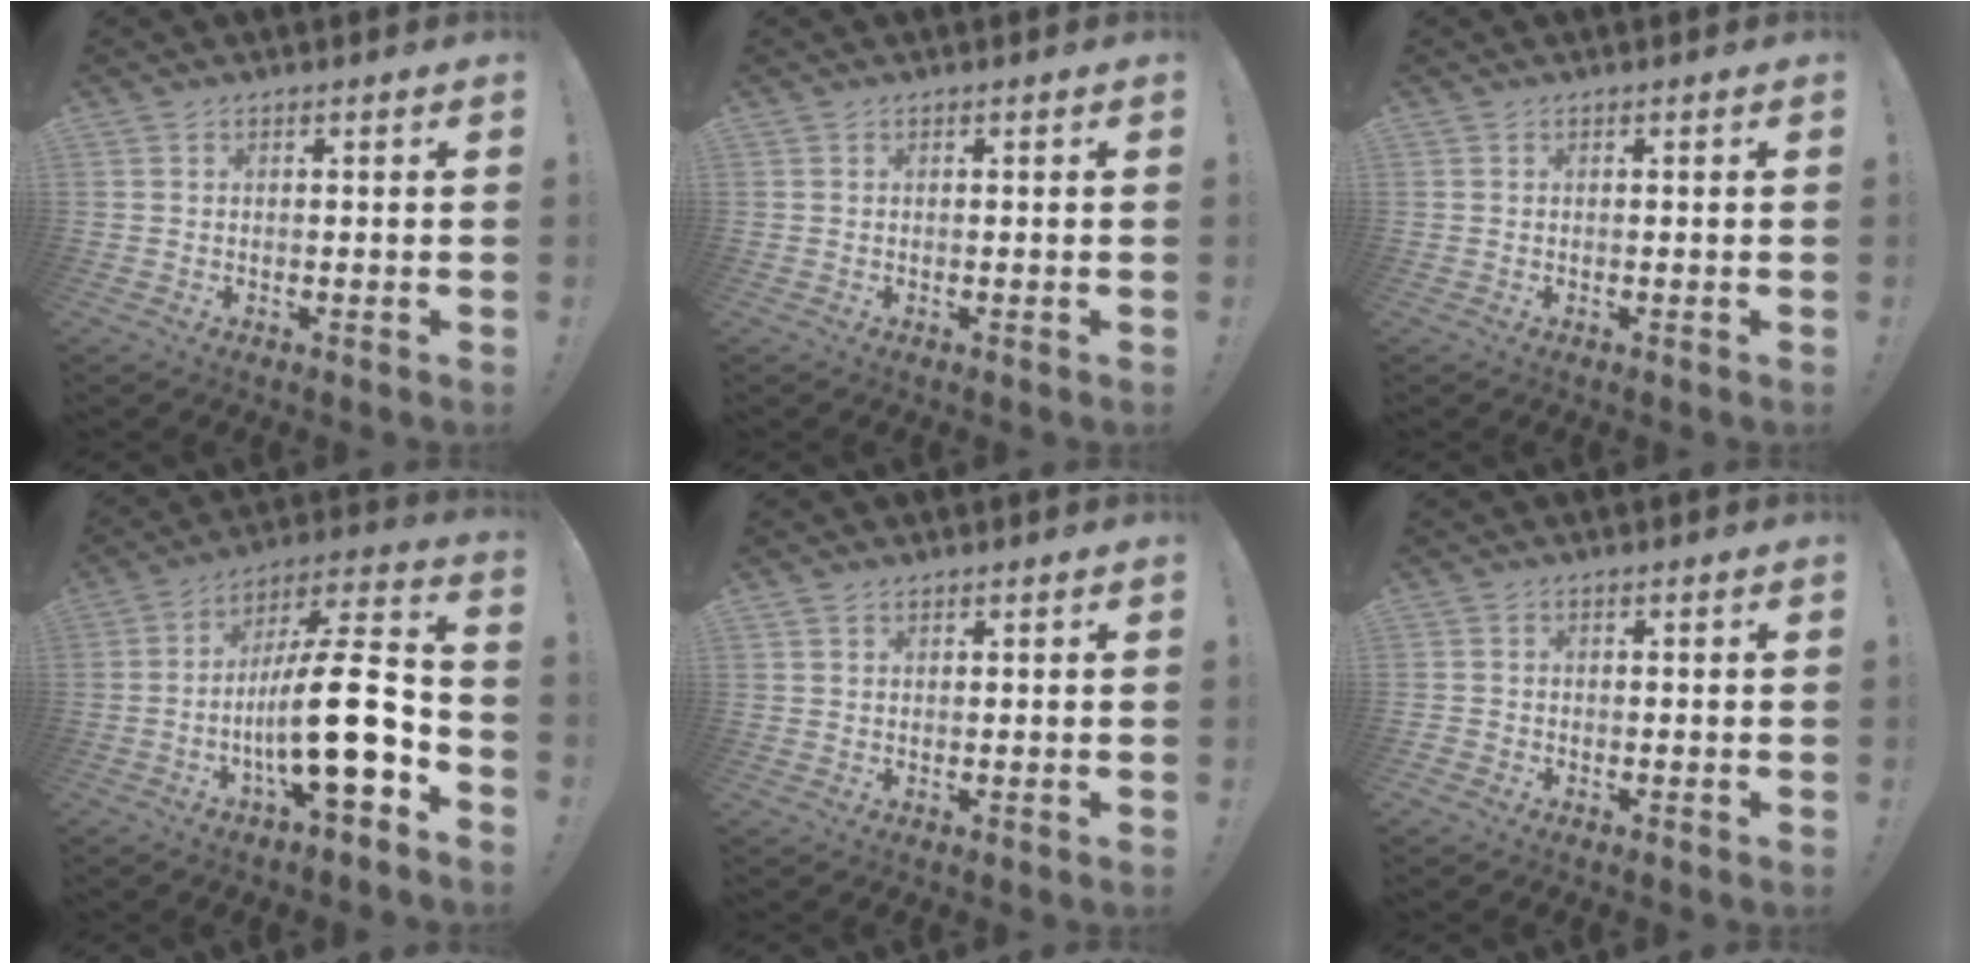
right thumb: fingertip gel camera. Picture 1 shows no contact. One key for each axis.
{"total": 0.0}
{"total": 0.0}
{"total": 21.5, "fx": -5.0, "fy": 6.1, "fz": 20.0, "tx": -0.346, "ty": 0.017, "tz": -0.085}
{"total": 0.8, "fx": 0.7, "fy": 0.2, "fz": 0.1, "tx": 0.003, "ty": -0.004, "tz": 0.014}
{"total": 1.0, "fx": -0.5, "fy": 0.8, "fz": 0.2, "tx": -0.002, "ty": 0.004, "tz": -0.010}